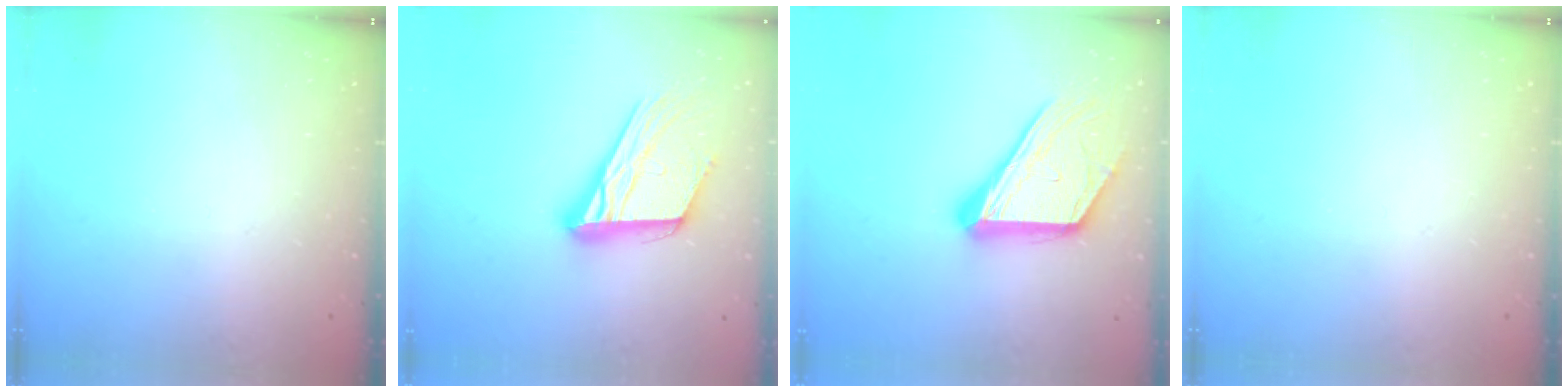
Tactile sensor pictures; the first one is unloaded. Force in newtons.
{"total": 19.6, "press": 19.4, "slide": 2.8}
{"total": 17.1, "press": 17.0, "slide": 1.6}
{"total": 0.0}